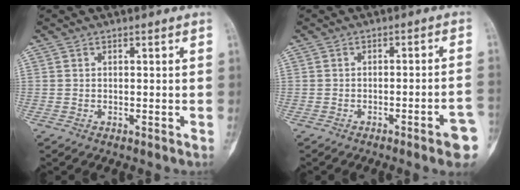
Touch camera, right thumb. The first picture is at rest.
{"total": 6.5, "force": [-3.3, 0.5, 5.6], "torque": [-0.067, 0.022, -0.039]}